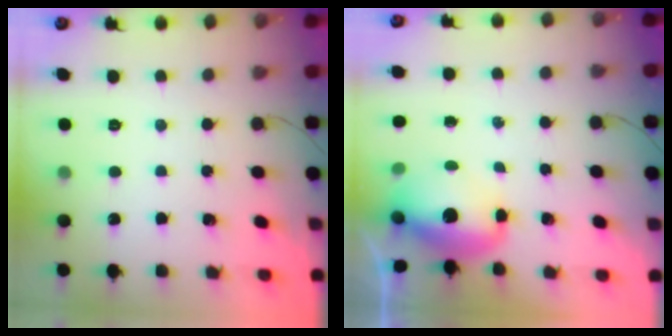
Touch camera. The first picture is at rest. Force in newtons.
{"total": 11.0, "press": 10.7, "slide": 2.5}